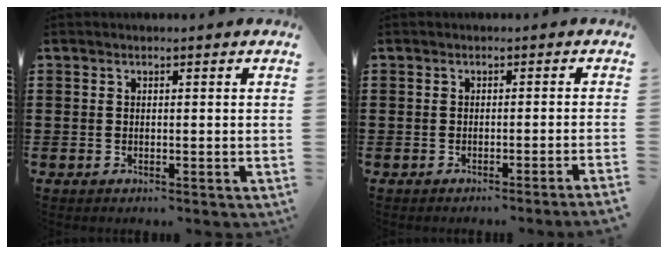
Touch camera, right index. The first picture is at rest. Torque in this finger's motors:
{"motor_torque": [0.31, -0.26, 0.00, 0.00]}